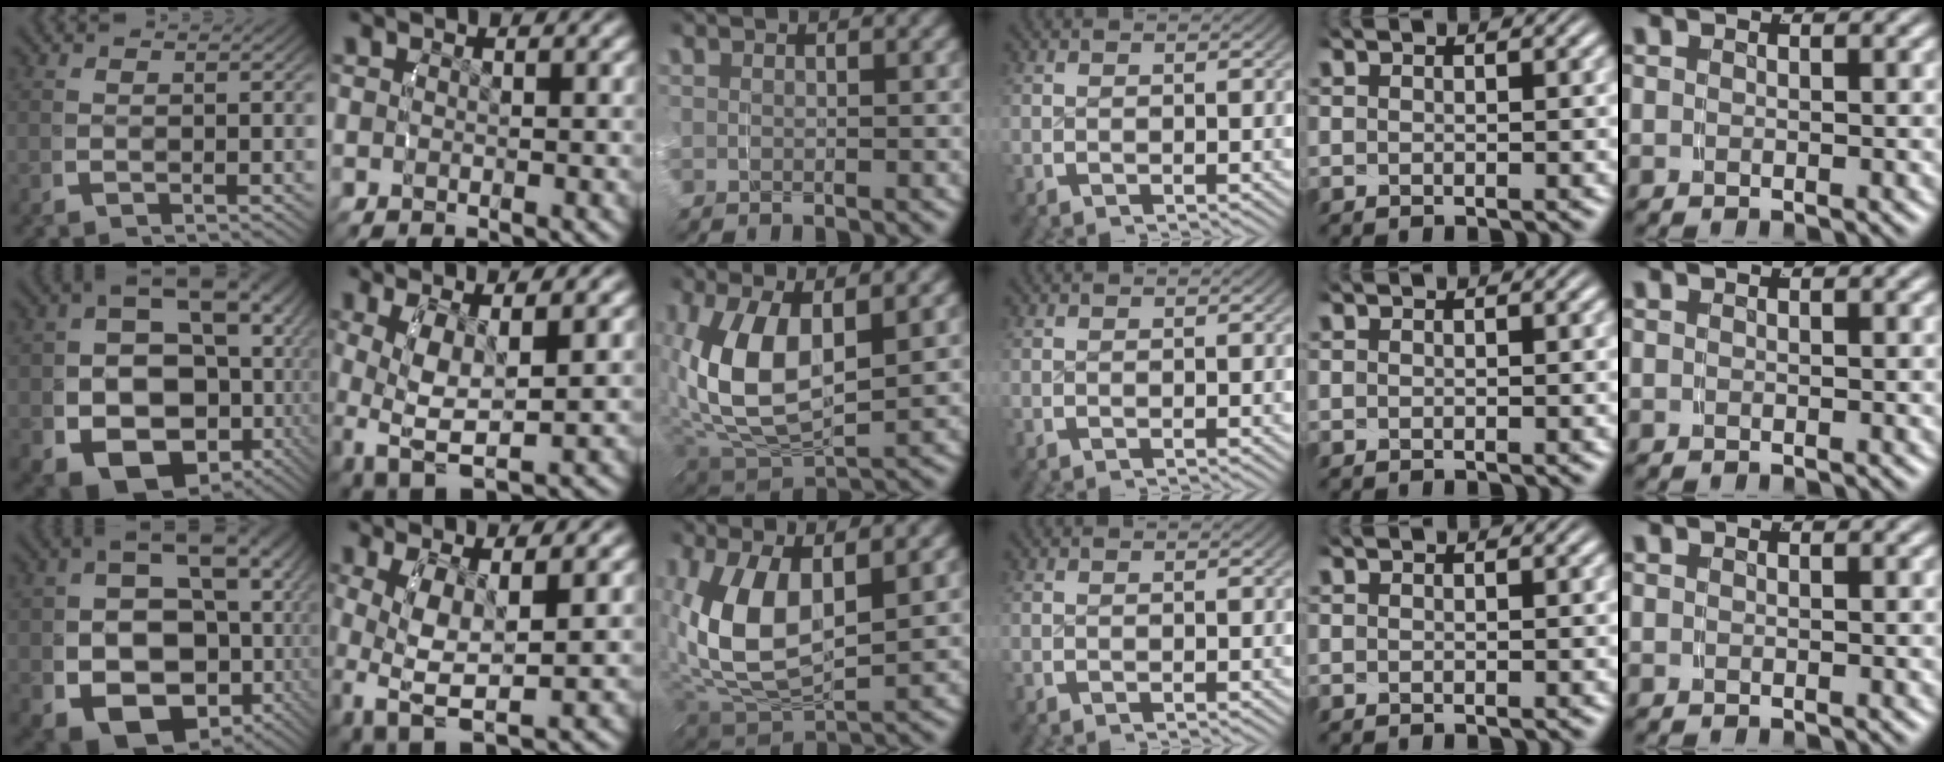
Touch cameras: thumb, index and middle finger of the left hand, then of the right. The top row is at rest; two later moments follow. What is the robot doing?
{"motion": "grasp_and_lifting", "object": "towel"}